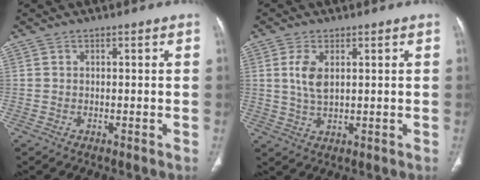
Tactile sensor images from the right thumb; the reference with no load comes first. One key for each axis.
{"total": 4.9, "fx": 1.3, "fy": 2.4, "fz": 4.1, "tx": -0.087, "ty": -0.007, "tz": 0.030}